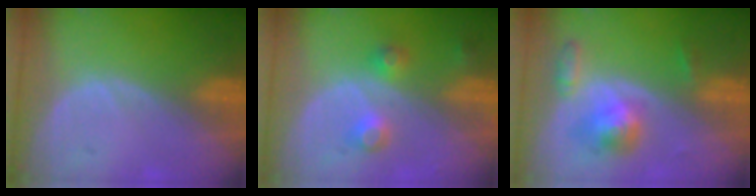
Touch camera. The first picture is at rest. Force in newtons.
{"total": 3.7, "press": 3.7, "slide": 0.5}
{"total": 5.2, "press": 4.9, "slide": 1.7}